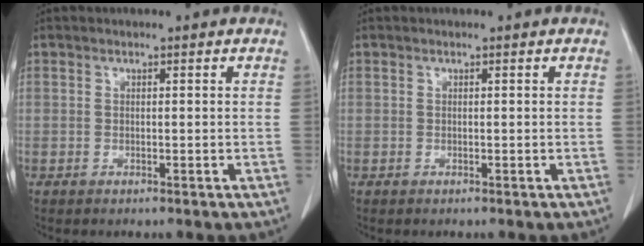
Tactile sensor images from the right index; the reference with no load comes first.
{"total": 0.0}